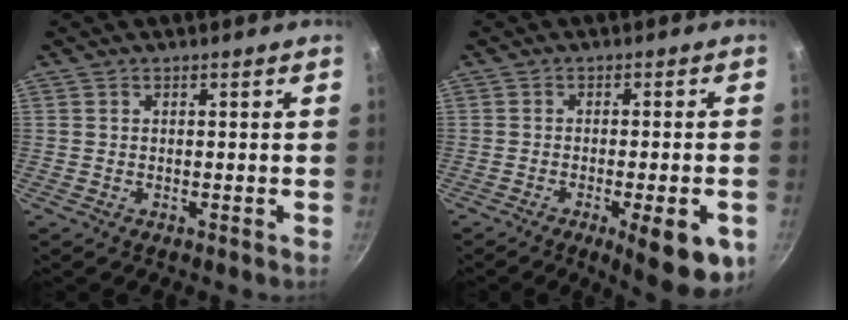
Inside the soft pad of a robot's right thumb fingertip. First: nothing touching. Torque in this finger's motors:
{"motor_torque": [1.39, 1.71, 0.05, -0.15, 0.31]}